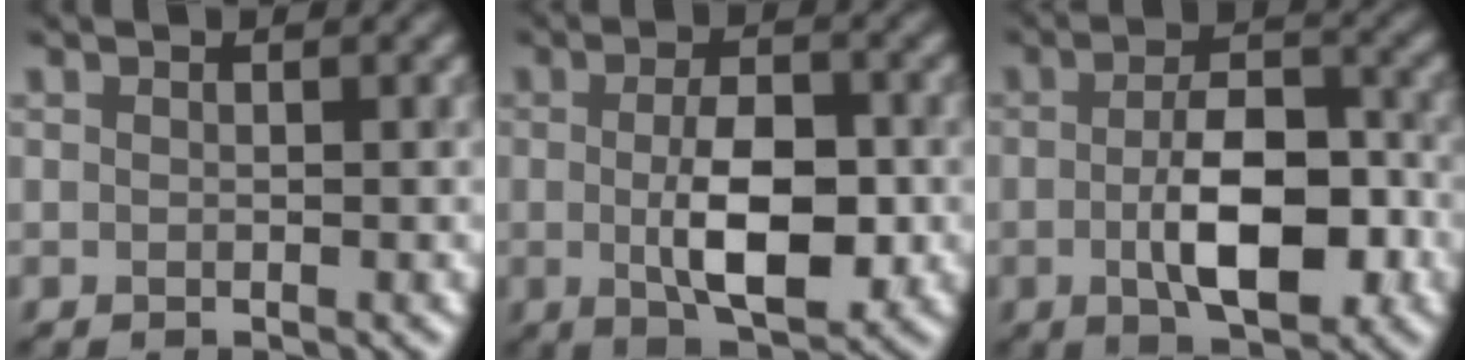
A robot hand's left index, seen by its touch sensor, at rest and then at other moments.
{"total": 6.6, "force": [-0.6, 3.0, 5.8], "torque": [-0.101, -0.007, -0.008]}
{"total": 7.6, "force": [-1.6, 3.4, 6.6], "torque": [-0.112, -0.001, -0.028]}